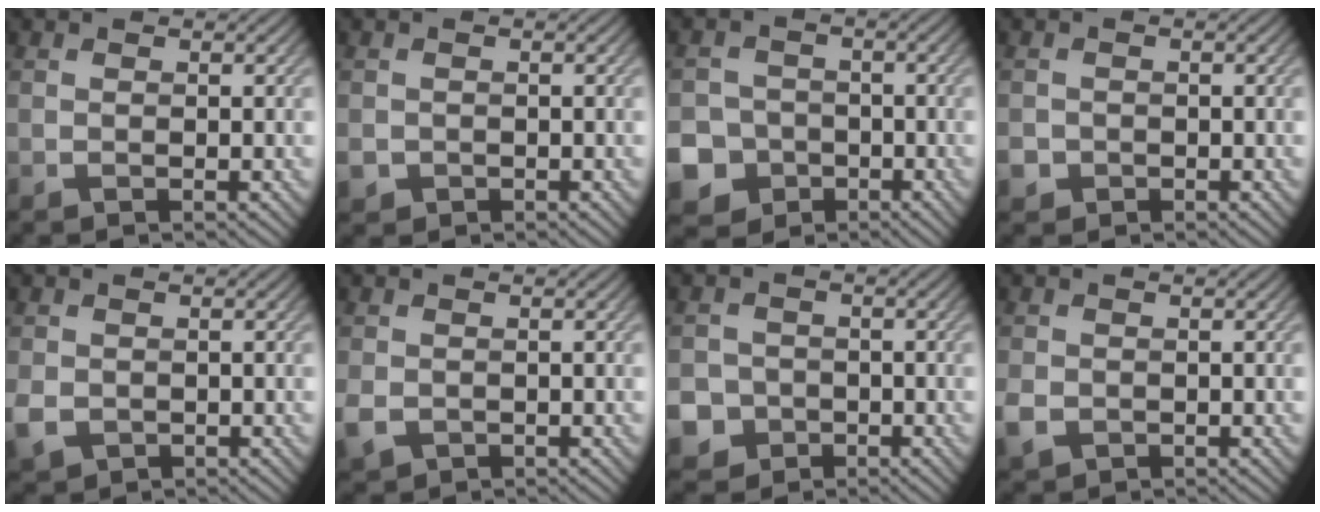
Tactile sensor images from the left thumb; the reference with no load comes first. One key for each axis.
{"total": 1.8, "fx": -0.7, "fy": 1.5, "fz": 0.4, "tx": -0.011, "ty": -0.011, "tz": -0.016}
{"total": 9.1, "fx": -4.2, "fy": 7.8, "fz": 2.1, "tx": -0.064, "ty": -0.034, "tz": -0.094}
{"total": 1.9, "fx": -0.9, "fy": 1.6, "fz": 0.4, "tx": -0.009, "ty": -0.008, "tz": -0.020}
{"total": 3.5, "fx": -0.9, "fy": 2.9, "fz": 1.7, "tx": -0.048, "ty": -0.014, "tz": -0.019}
{"total": 3.2, "fx": -1.0, "fy": 2.5, "fz": 1.7, "tx": -0.045, "ty": -0.014, "tz": -0.021}
{"total": 6.1, "fx": -2.8, "fy": 5.2, "fz": 1.4, "tx": -0.036, "ty": -0.019, "tz": -0.066}
{"total": 3.0, "fx": -1.0, "fy": 2.4, "fz": 1.4, "tx": -0.041, "ty": -0.012, "tz": -0.023}